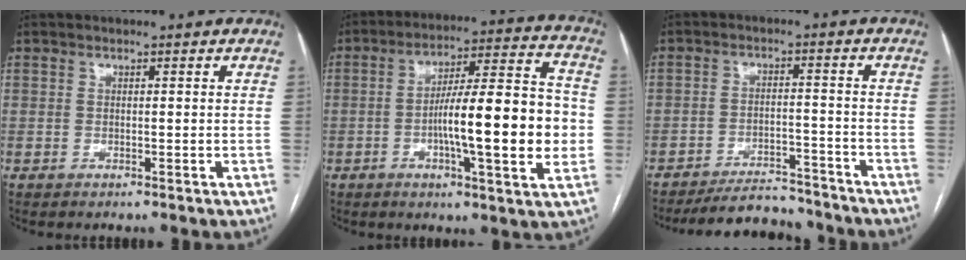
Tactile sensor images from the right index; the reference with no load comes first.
{"total": 17.5, "force": [-2.6, 2.2, 17.2], "torque": [-0.263, 0.014, -0.040]}
{"total": 9.7, "force": [-9.2, 2.3, 1.8], "torque": [-0.019, 0.003, -0.139]}